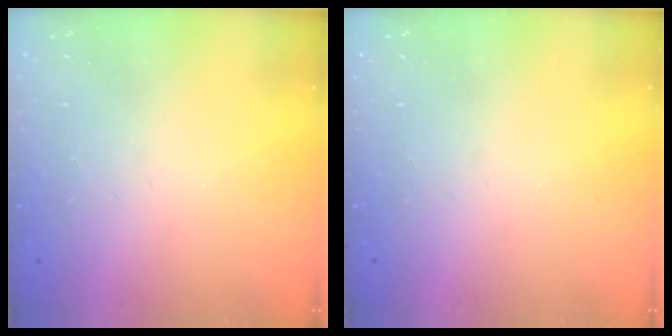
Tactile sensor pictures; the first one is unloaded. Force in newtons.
{"total": 0.0}